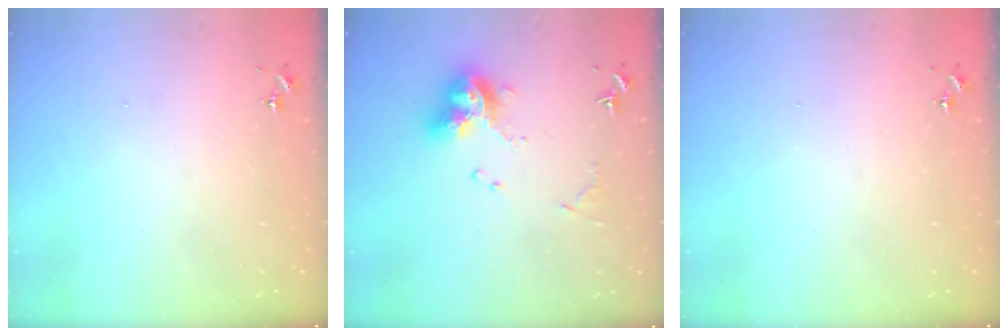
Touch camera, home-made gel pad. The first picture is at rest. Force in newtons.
{"total": 13.1, "press": 13.1, "slide": 1.3}
{"total": 0.0}